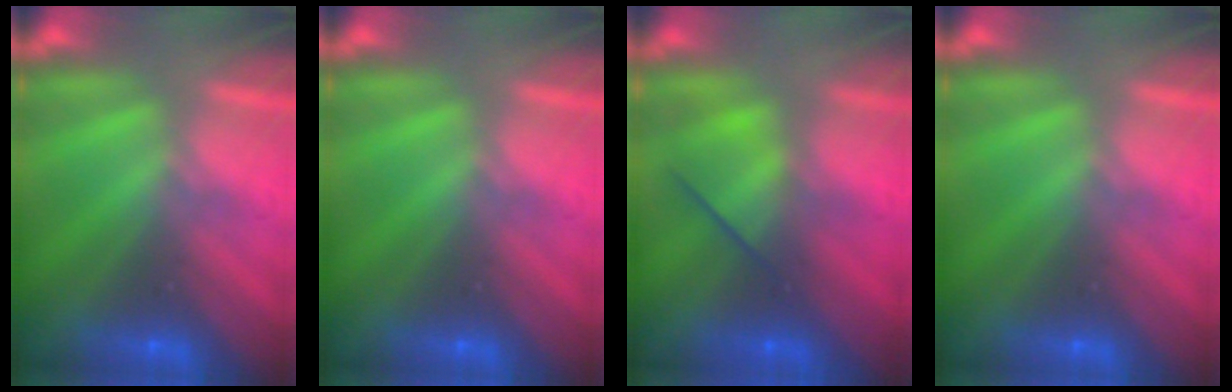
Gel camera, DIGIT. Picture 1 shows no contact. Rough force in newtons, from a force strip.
{"total": 0.0}
{"total": 2.8}
{"total": 0.0}